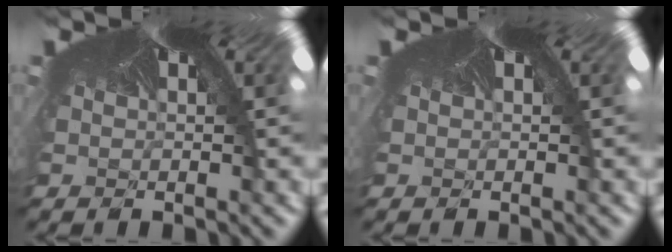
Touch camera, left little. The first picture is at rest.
{"total": 0.0}